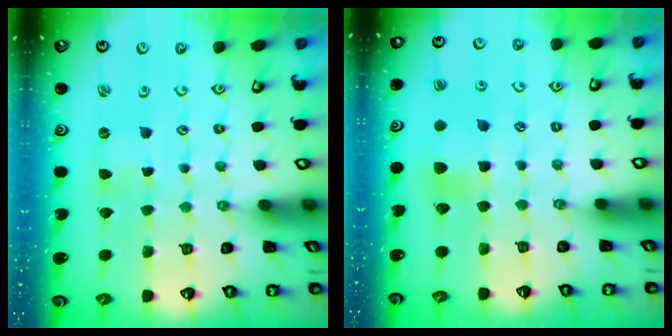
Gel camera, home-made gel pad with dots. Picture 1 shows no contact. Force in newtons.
{"total": 7.3, "press": 7.3, "slide": 0.6}